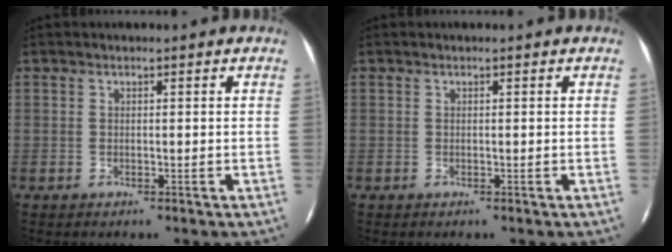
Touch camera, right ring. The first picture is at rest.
{"total": 0.0}